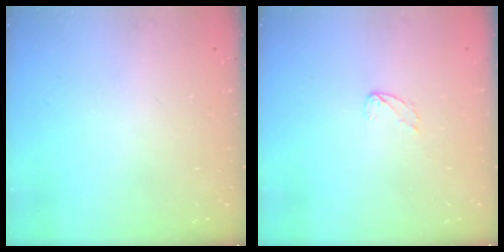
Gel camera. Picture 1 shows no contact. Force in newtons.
{"total": 3.3, "press": 3.3, "slide": 0.3}